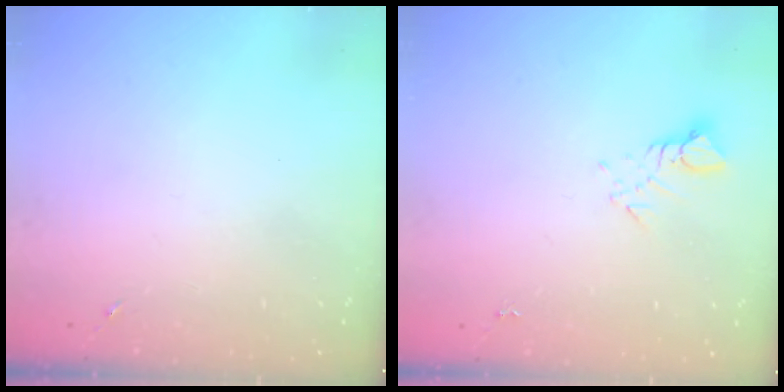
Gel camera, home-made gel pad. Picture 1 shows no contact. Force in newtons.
{"total": 3.2, "press": 3.2, "slide": 0.2}